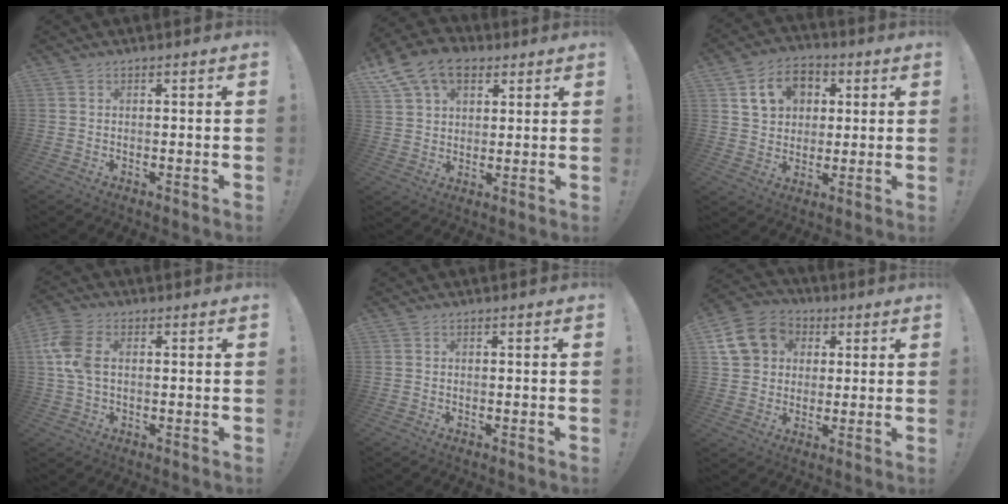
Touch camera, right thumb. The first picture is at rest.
{"total": 13.1, "force": [7.0, 8.9, 6.5], "torque": [-0.108, -0.028, 0.137]}
{"total": 11.7, "force": [4.5, 9.4, 5.4], "torque": [-0.086, -0.006, 0.091]}
{"total": 8.0, "force": [1.0, 5.1, 6.1], "torque": [-0.142, 0.010, 0.021]}
{"total": 0.0}
{"total": 13.9, "force": [3.9, 12.0, 5.8], "torque": [-0.086, -0.006, 0.083]}